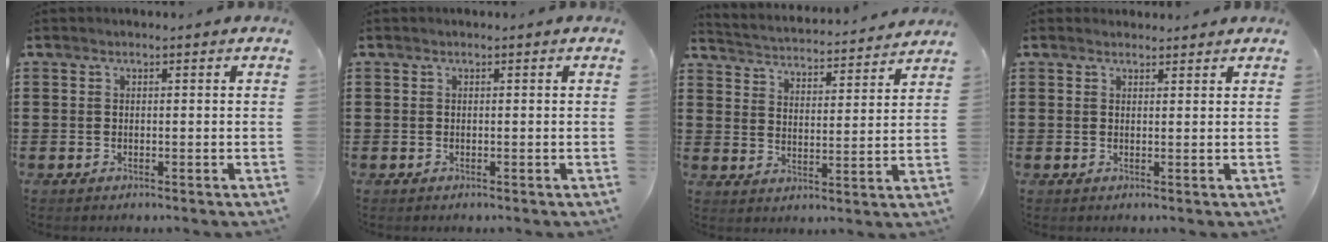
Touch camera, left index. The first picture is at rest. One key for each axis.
{"total": 0.0}
{"total": 3.1, "fx": 3.1, "fy": -0.2, "fz": -0.1, "tx": -0.020, "ty": -0.035, "tz": 0.045}
{"total": 1.2, "fx": 1.2, "fy": 0.4, "fz": 0.1, "tx": -0.004, "ty": 0.001, "tz": 0.024}